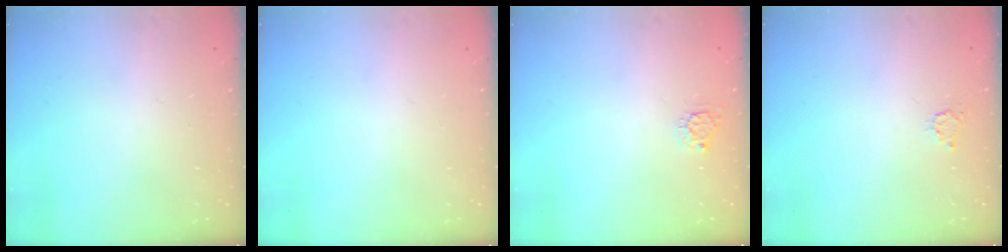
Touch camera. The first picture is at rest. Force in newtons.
{"total": 0.0}
{"total": 3.9, "press": 3.8, "slide": 0.3}
{"total": 3.0, "press": 3.0, "slide": 0.4}